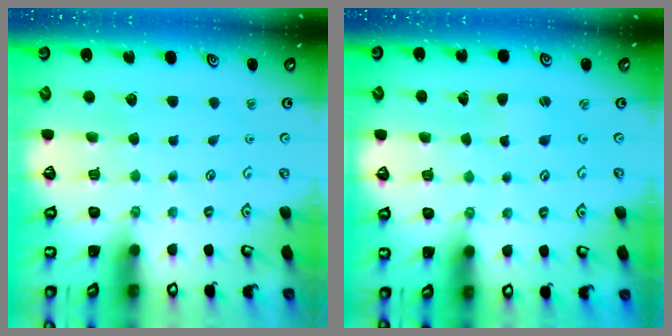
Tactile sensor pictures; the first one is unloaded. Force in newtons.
{"total": 1.0, "press": 0.9, "slide": 0.1}